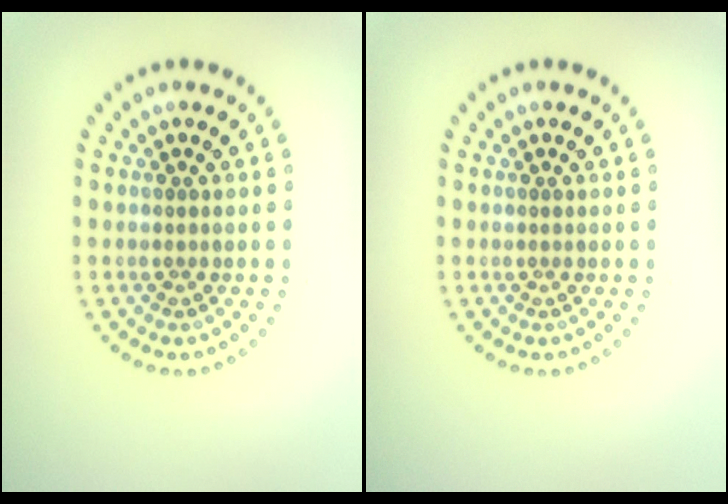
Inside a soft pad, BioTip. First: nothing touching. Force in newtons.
{"total": 0.0}